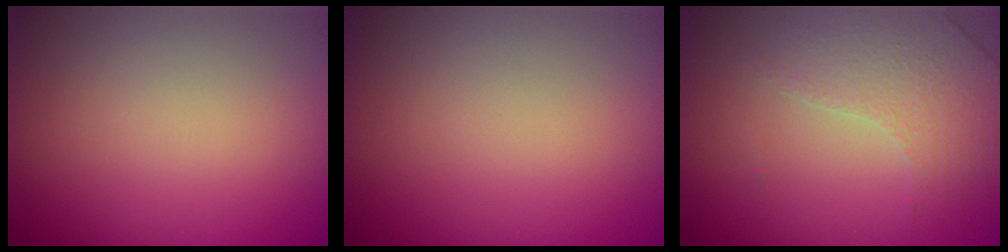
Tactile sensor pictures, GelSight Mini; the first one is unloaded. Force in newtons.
{"total": 0.0}
{"total": 4.4, "press": 2.8, "slide": 3.4}